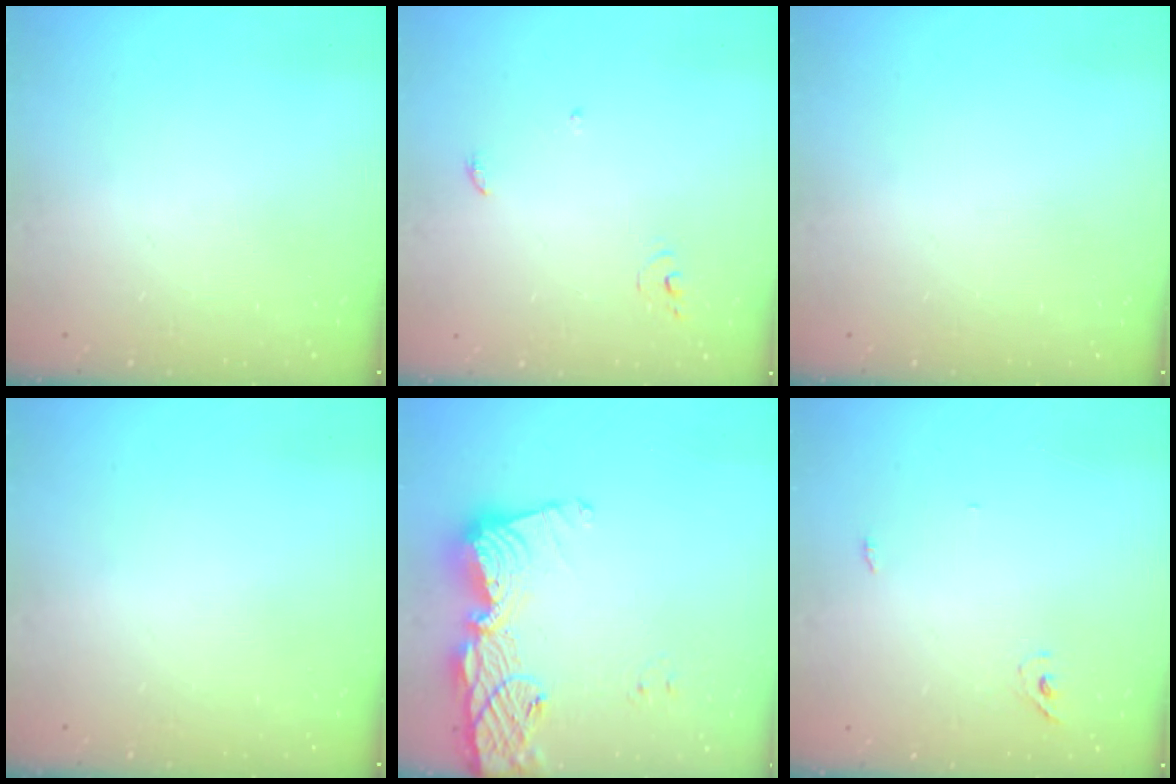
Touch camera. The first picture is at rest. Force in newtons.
{"total": 3.7, "press": 3.6, "slide": 0.3}
{"total": 0.0}
{"total": 0.0}
{"total": 18.1, "press": 18.0, "slide": 1.8}
{"total": 2.1, "press": 1.9, "slide": 1.0}